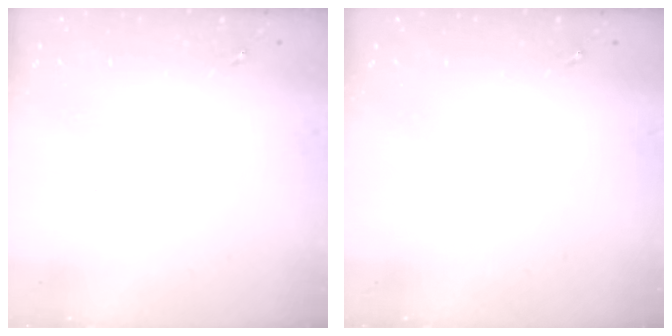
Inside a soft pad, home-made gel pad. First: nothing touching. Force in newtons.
{"total": 0.0}